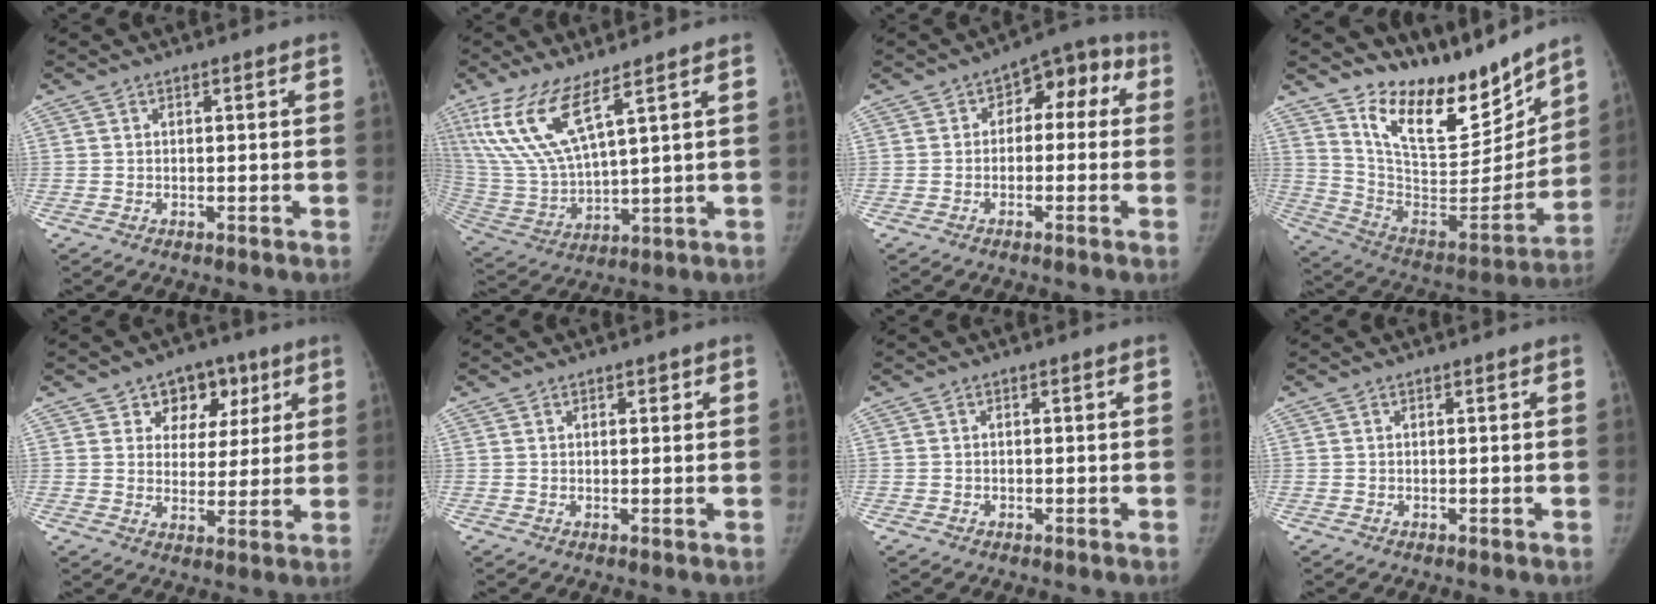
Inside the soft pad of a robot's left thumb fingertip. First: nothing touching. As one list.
[{"total": 13.8, "force": [8.0, 3.6, 10.7], "torque": [-0.241, -0.037, 0.178]}, {"total": 8.0, "force": [0.6, 5.4, 5.9], "torque": [-0.031, 0.044, -0.008]}, {"total": 20.5, "force": [16.8, 6.9, 9.4], "torque": [-0.089, -0.120, 0.294]}, {"total": 9.3, "force": [4.6, 7.2, 3.6], "torque": [-0.002, -0.011, 0.065]}, {"total": 1.0, "force": [0.6, 0.6, 0.5], "torque": [0.001, -0.002, 0.006]}, {"total": 0.7, "force": [-0.4, 0.7, 0.0], "torque": [0.004, 0.005, -0.009]}, {"total": 0.0}]